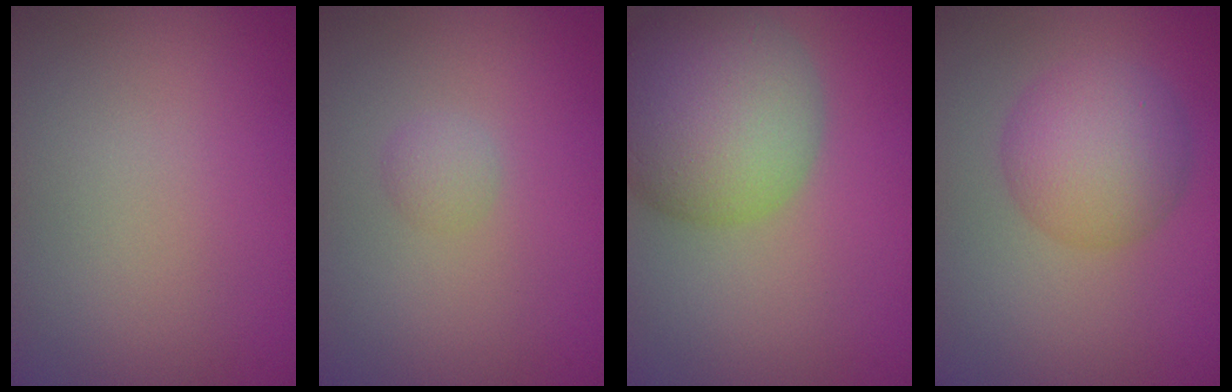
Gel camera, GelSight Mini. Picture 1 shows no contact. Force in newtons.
{"total": 1.0, "press": 1.0, "slide": 0.0}
{"total": 10.4, "press": 10.4, "slide": 0.6}
{"total": 5.5, "press": 5.5, "slide": 0.1}